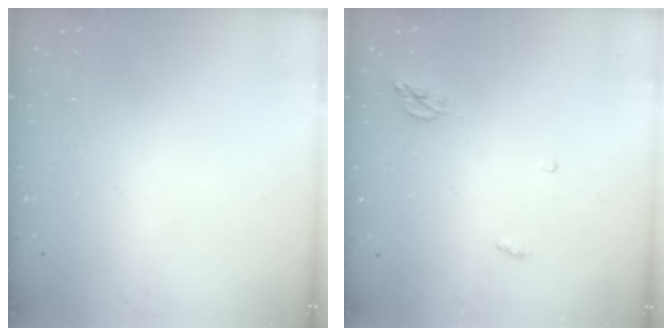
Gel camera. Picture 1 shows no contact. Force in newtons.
{"total": 4.3, "press": 4.3, "slide": 0.3}